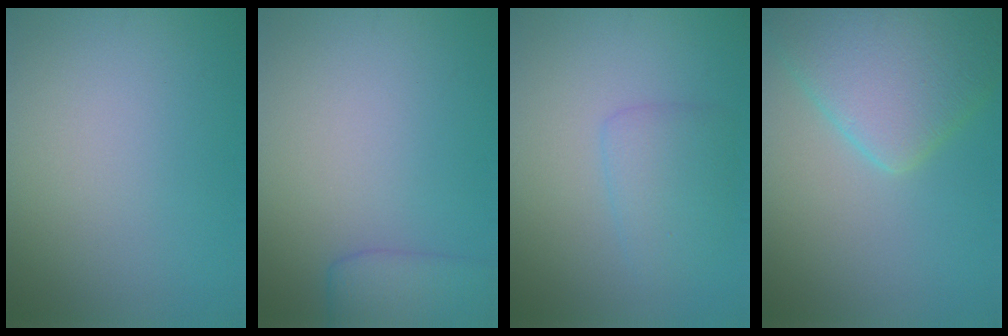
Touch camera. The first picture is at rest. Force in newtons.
{"total": 3.3, "press": 3.3, "slide": 0.3}
{"total": 2.5, "press": 2.5, "slide": 0.2}
{"total": 6.9, "press": 6.9, "slide": 0.5}